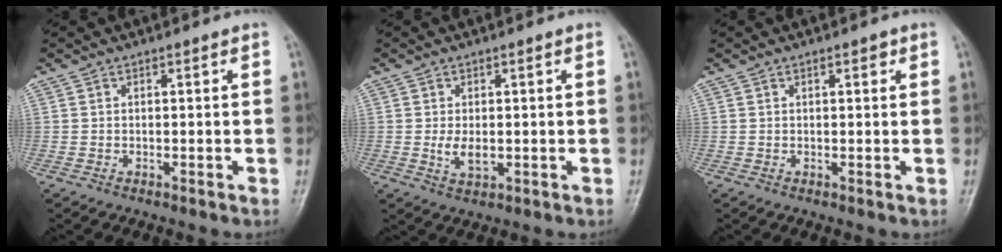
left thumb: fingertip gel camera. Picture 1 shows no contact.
{"total": 3.5, "force": [-0.2, 1.8, 2.9], "torque": [-0.053, -0.007, 0.001]}
{"total": 1.3, "force": [0.6, 0.5, 1.0], "torque": [-0.009, 0.001, 0.007]}